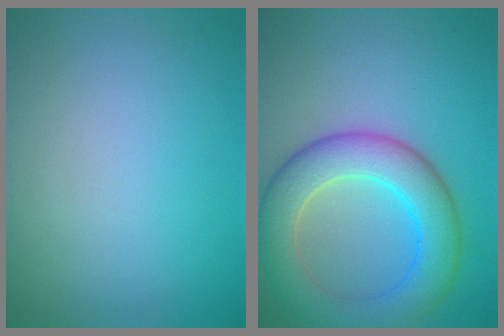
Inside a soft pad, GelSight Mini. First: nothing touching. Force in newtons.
{"total": 7.4, "press": 7.4, "slide": 0.2}